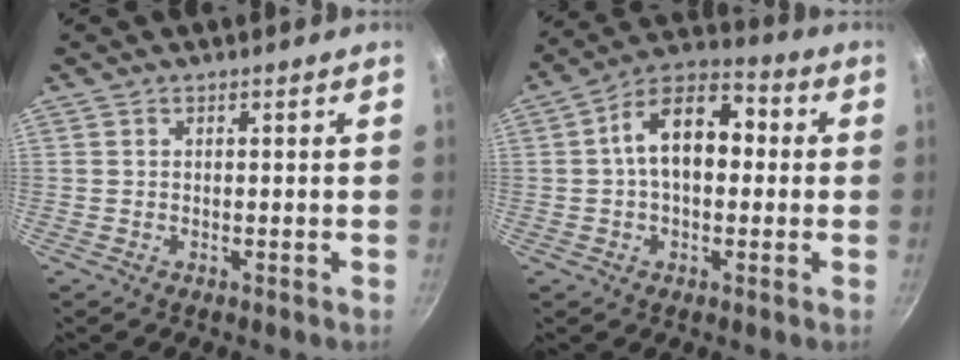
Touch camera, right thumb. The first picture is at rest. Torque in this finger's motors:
{"motor_torque": [0.79, 2.77, 1.09, -0.17, 0.13]}